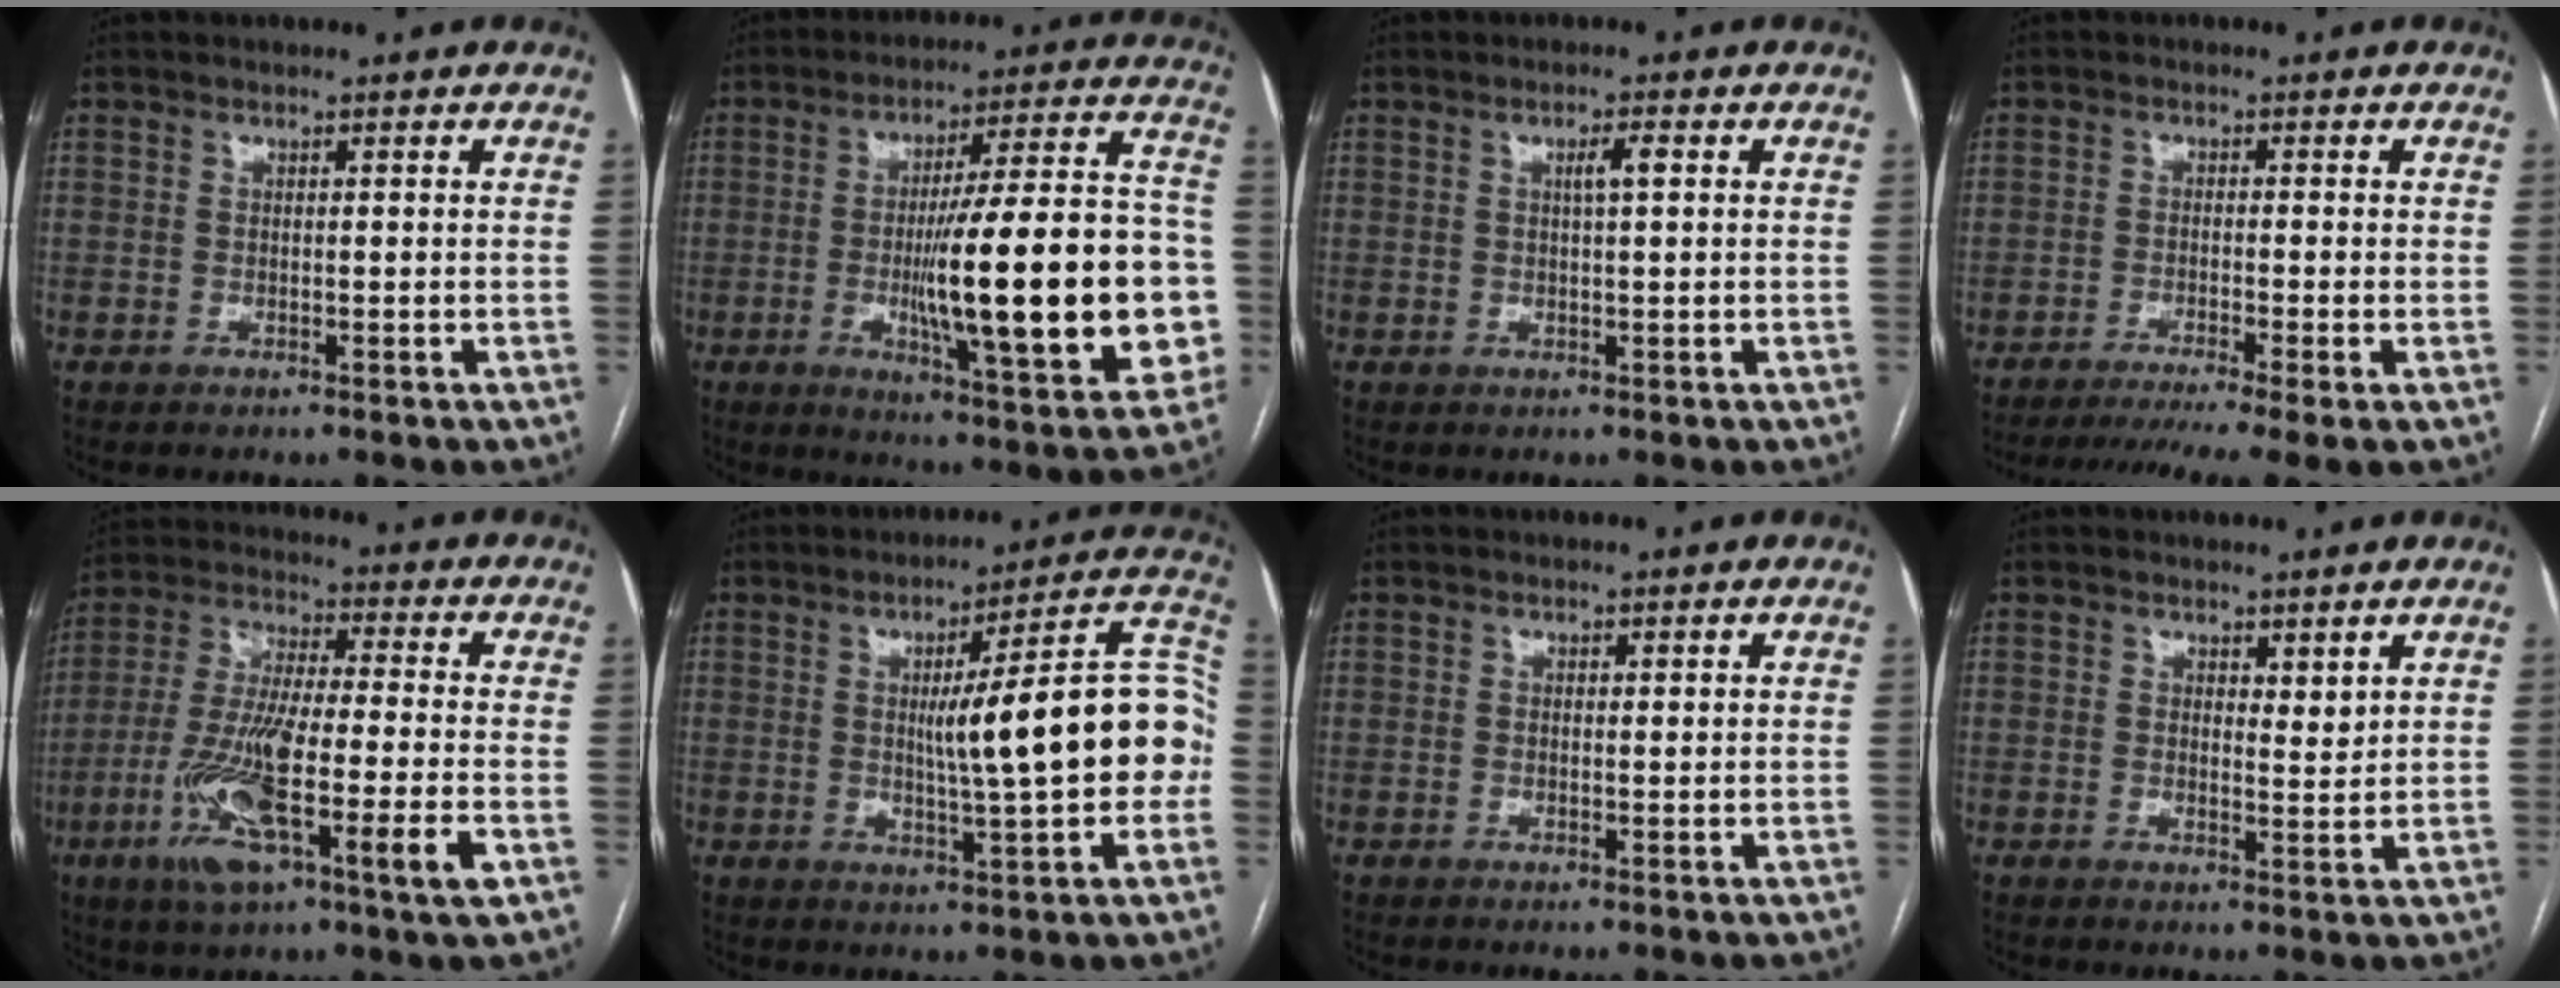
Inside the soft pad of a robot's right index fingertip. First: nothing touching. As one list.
[{"total": 25.0, "force": [-3.6, 3.7, 24.5], "torque": [-0.307, 0.015, -0.045]}, {"total": 2.2, "force": [0.6, 0.1, 2.1], "torque": [-0.036, 0.003, 0.010]}, {"total": 9.8, "force": [-7.5, -0.7, 6.2], "torque": [-0.089, -0.018, -0.116]}, {"total": 17.7, "force": [-6.1, 1.6, 16.5], "torque": [-0.311, -0.021, -0.106]}, {"total": 16.4, "force": [-0.3, 1.5, 16.3], "torque": [-0.212, 0.034, -0.005]}, {"total": 0.0}, {"total": 2.1, "force": [1.5, 0.8, 1.2], "torque": [-0.016, -0.010, 0.028]}]